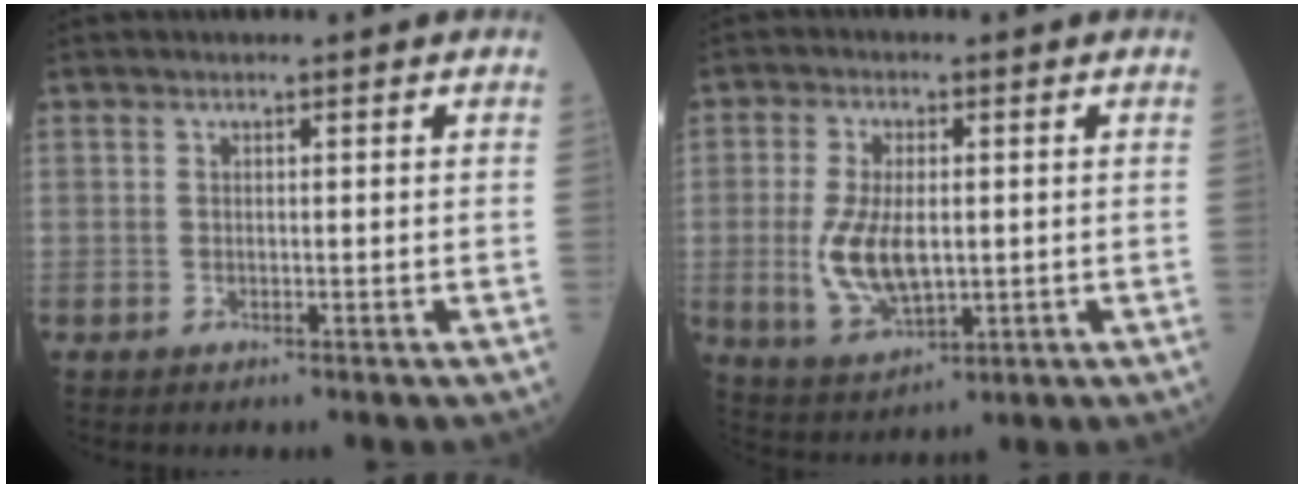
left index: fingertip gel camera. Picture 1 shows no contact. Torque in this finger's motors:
{"motor_torque": [1.67, 0.12, 0.81, 0.21]}